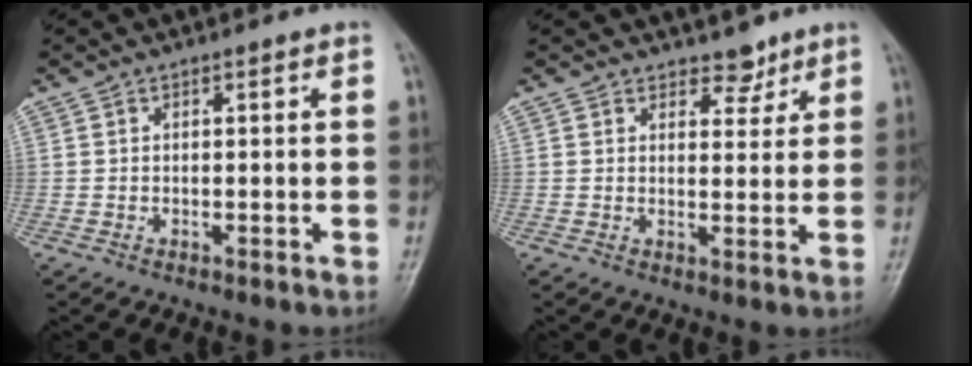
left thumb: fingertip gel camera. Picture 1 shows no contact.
{"total": 3.5, "force": [2.8, 1.9, 0.9], "torque": [0.011, -0.019, 0.041]}